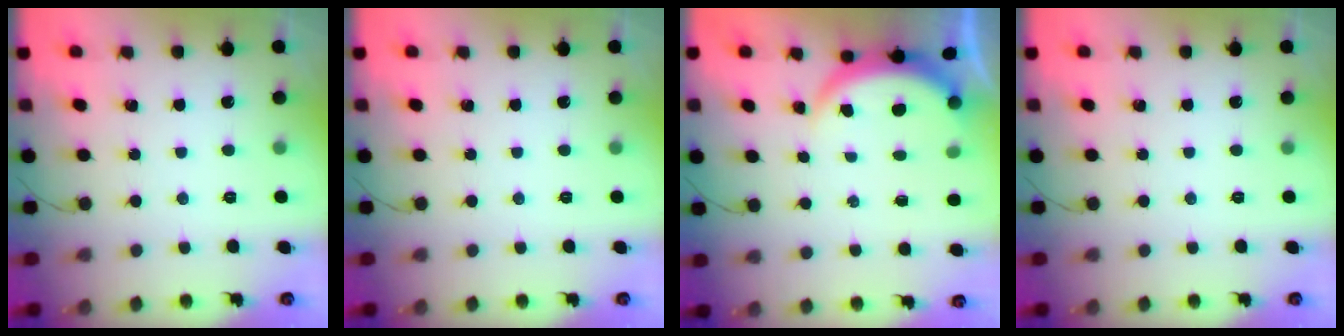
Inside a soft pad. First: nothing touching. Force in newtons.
{"total": 0.0}
{"total": 3.8, "press": 3.8, "slide": 0.3}
{"total": 0.0}